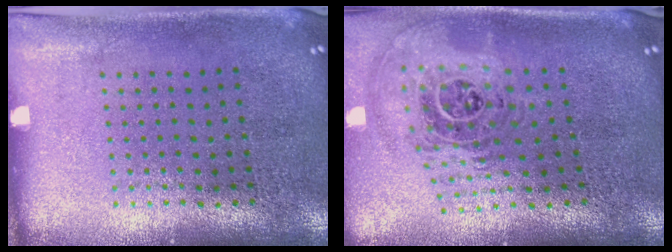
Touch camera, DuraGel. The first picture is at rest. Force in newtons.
{"total": 1.8, "press": 1.5, "slide": 1.1}